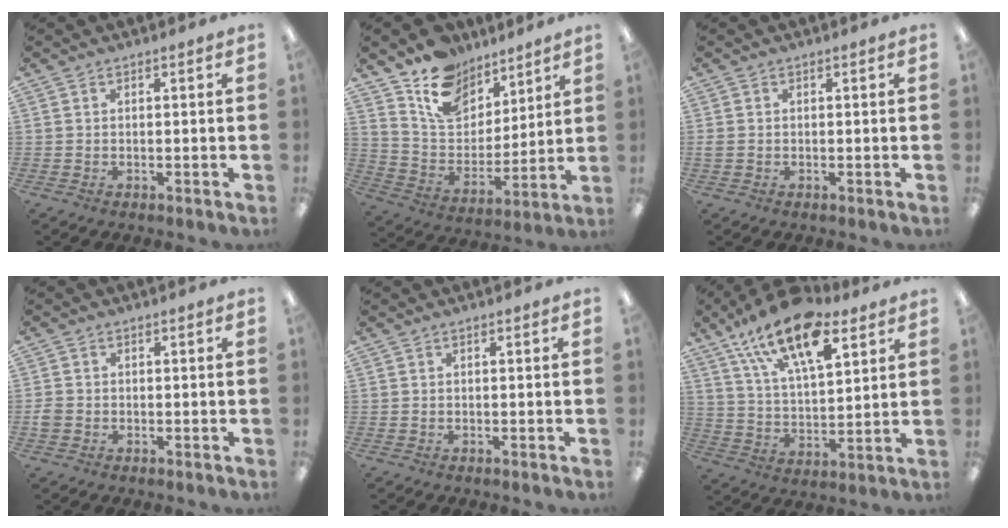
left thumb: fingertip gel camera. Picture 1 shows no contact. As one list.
[{"total": 15.4, "force": [11.3, 9.2, 4.8], "torque": [-0.100, -0.073, 0.217]}, {"total": 1.1, "force": [-0.1, 0.9, 0.7], "torque": [-0.012, 0.003, -0.001]}, {"total": 2.3, "force": [-0.6, 2.0, 1.0], "torque": [-0.015, 0.004, -0.011]}, {"total": 0.0}, {"total": 19.1, "force": [11.9, 8.4, 12.3], "torque": [-0.221, -0.058, 0.206]}]